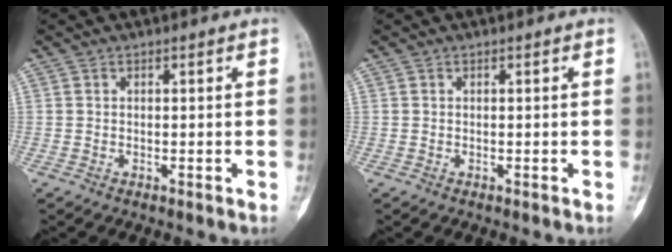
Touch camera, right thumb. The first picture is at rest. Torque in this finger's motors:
{"motor_torque": [0.01, -0.02, 0.03, -0.03, 0.01]}